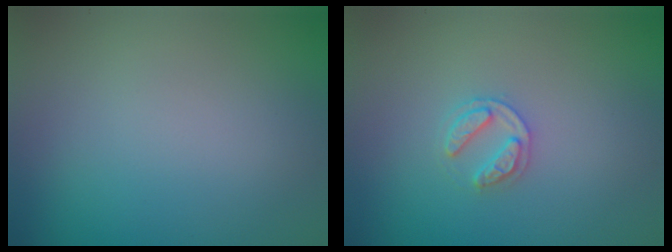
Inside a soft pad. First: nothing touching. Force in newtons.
{"total": 2.0, "press": 2.0, "slide": 0.3}